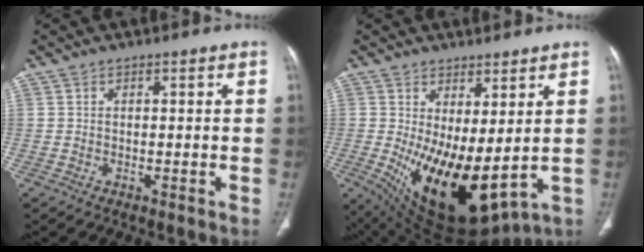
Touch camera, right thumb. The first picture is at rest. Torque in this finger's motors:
{"motor_torque": [2.51, 2.50, 1.93, -0.30, 0.59]}